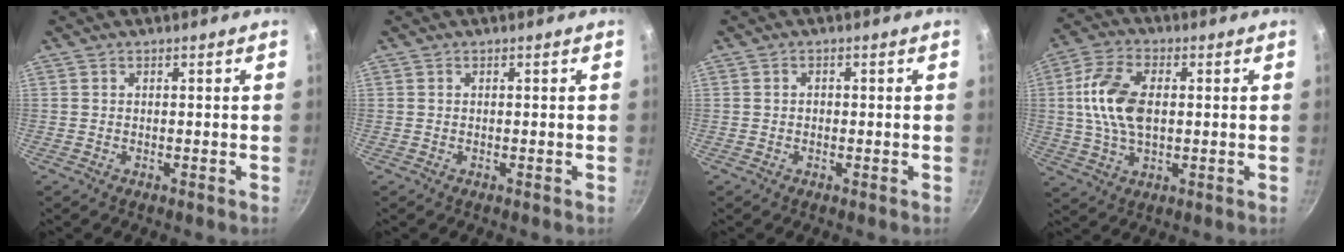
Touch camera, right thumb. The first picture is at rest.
{"total": 0.0}
{"total": 0.8, "force": [-0.2, 0.7, 0.4], "torque": [-0.005, 0.004, -0.003]}
{"total": 12.3, "force": [1.2, 7.2, 9.9], "torque": [-0.185, 0.015, 0.015]}